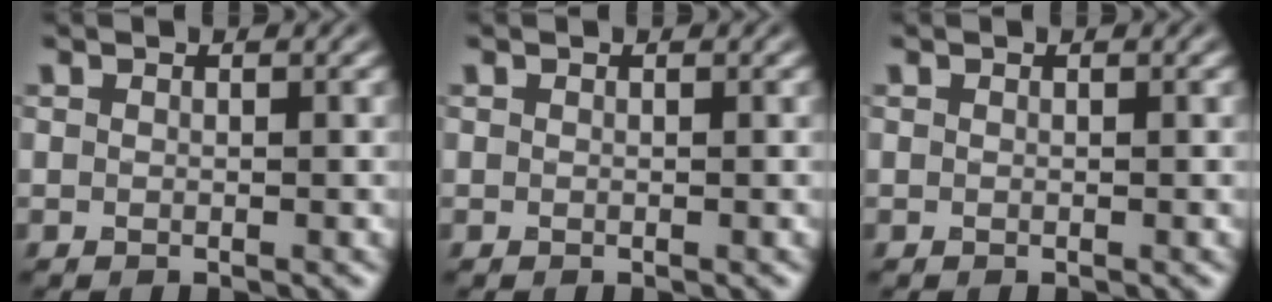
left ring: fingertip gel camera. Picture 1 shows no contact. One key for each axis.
{"total": 0.0}
{"total": 0.0}